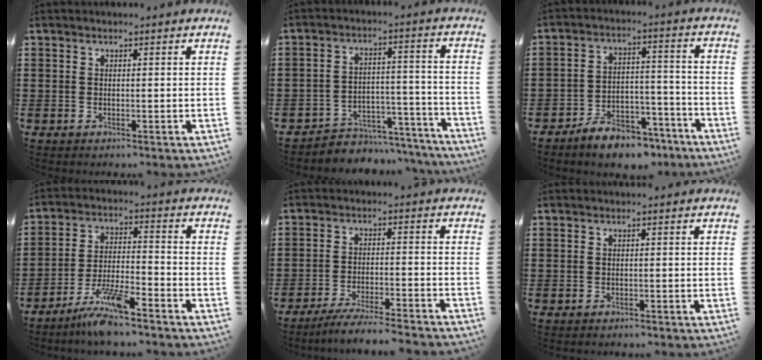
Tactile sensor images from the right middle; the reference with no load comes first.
{"total": 5.0, "force": [-4.8, 1.5, 0.4], "torque": [-0.011, 0.015, -0.099]}
{"total": 7.3, "force": [-6.6, 2.2, 2.2], "torque": [-0.035, 0.025, -0.126]}
{"total": 7.9, "force": [-6.4, 0.8, 4.6], "torque": [-0.098, -0.006, -0.122]}
{"total": 5.0, "force": [-4.6, -0.3, 1.9], "torque": [-0.036, -0.011, -0.089]}
{"total": 0.5, "force": [-0.5, 0.1, 0.1], "torque": [-0.003, -0.001, -0.010]}